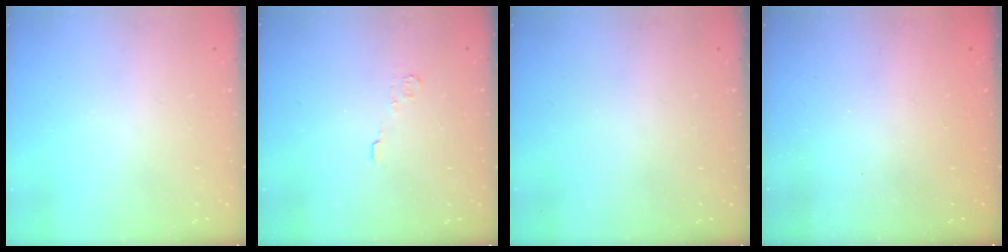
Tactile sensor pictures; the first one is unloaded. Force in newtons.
{"total": 4.0, "press": 4.0, "slide": 0.5}
{"total": 0.0}
{"total": 2.3, "press": 2.2, "slide": 0.7}